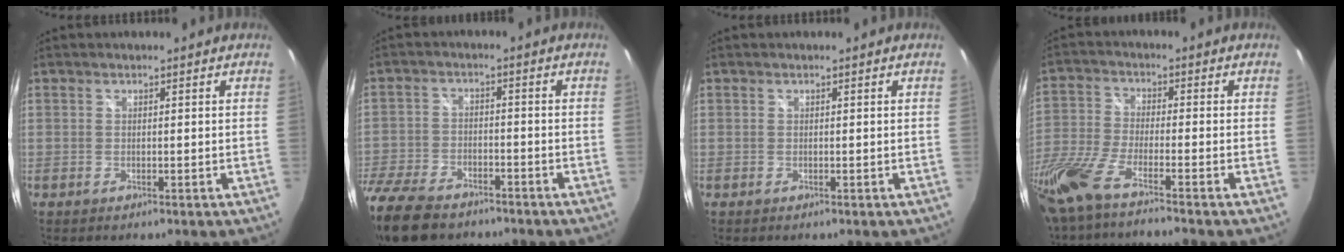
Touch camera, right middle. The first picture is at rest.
{"total": 16.0, "force": [-11.8, 7.8, 7.6], "torque": [-0.208, -0.025, -0.217]}
{"total": 0.0}
{"total": 11.6, "force": [-9.0, 1.3, 7.2], "torque": [-0.170, -0.034, -0.177]}